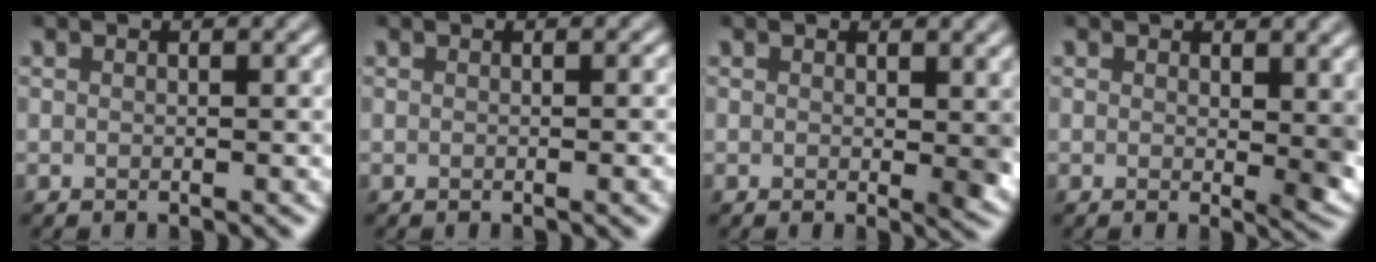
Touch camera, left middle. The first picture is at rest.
{"total": 1.0, "force": [-0.2, 0.1, 1.0], "torque": [-0.011, -0.002, -0.001]}
{"total": 2.2, "force": [0.6, 1.1, 1.8], "torque": [-0.022, -0.005, 0.011]}
{"total": 4.0, "force": [1.2, 1.8, 3.4], "torque": [-0.038, -0.007, 0.020]}